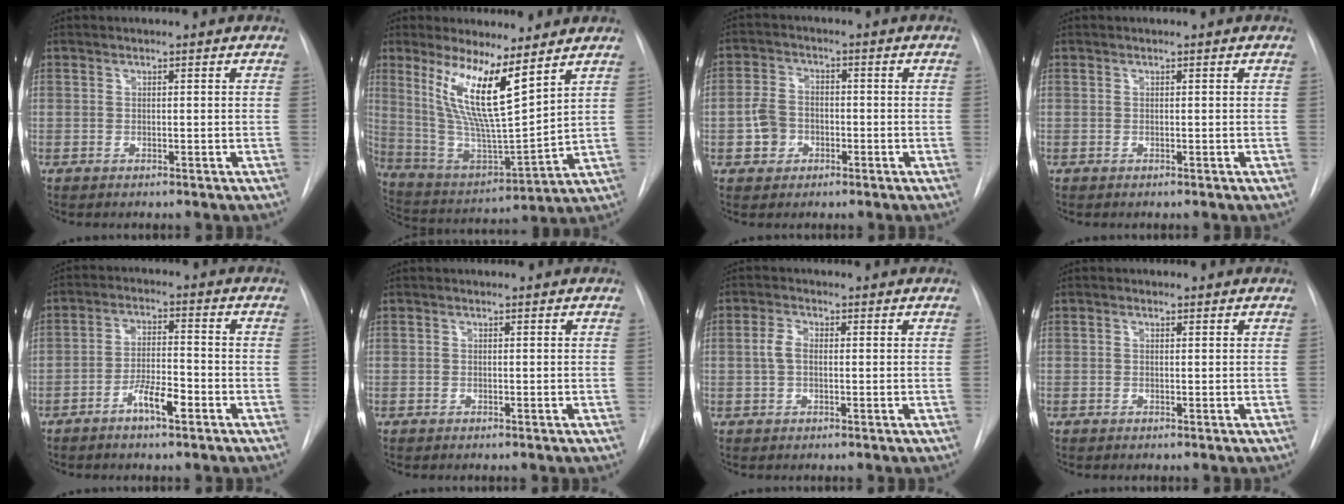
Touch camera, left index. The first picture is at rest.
{"total": 14.1, "force": [7.6, 1.8, 11.8], "torque": [-0.236, -0.013, 0.150]}
{"total": 5.1, "force": [-1.6, 4.2, 2.3], "torque": [-0.054, 0.016, -0.026]}
{"total": 0.0}
{"total": 5.6, "force": [-3.2, 1.2, 4.4], "torque": [-0.086, 0.004, -0.059]}
{"total": 0.0}
{"total": 2.7, "force": [0.1, 1.6, 2.2], "torque": [-0.053, 0.011, 0.000]}
{"total": 0.5, "force": [0.1, 0.4, 0.3], "torque": [-0.007, -0.001, 0.000]}